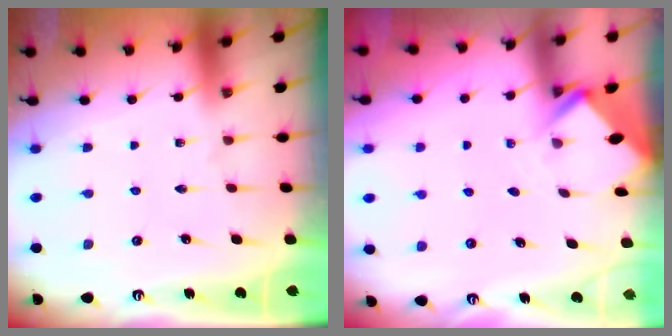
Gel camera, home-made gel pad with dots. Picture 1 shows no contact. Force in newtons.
{"total": 2.6, "press": 2.6, "slide": 0.2}